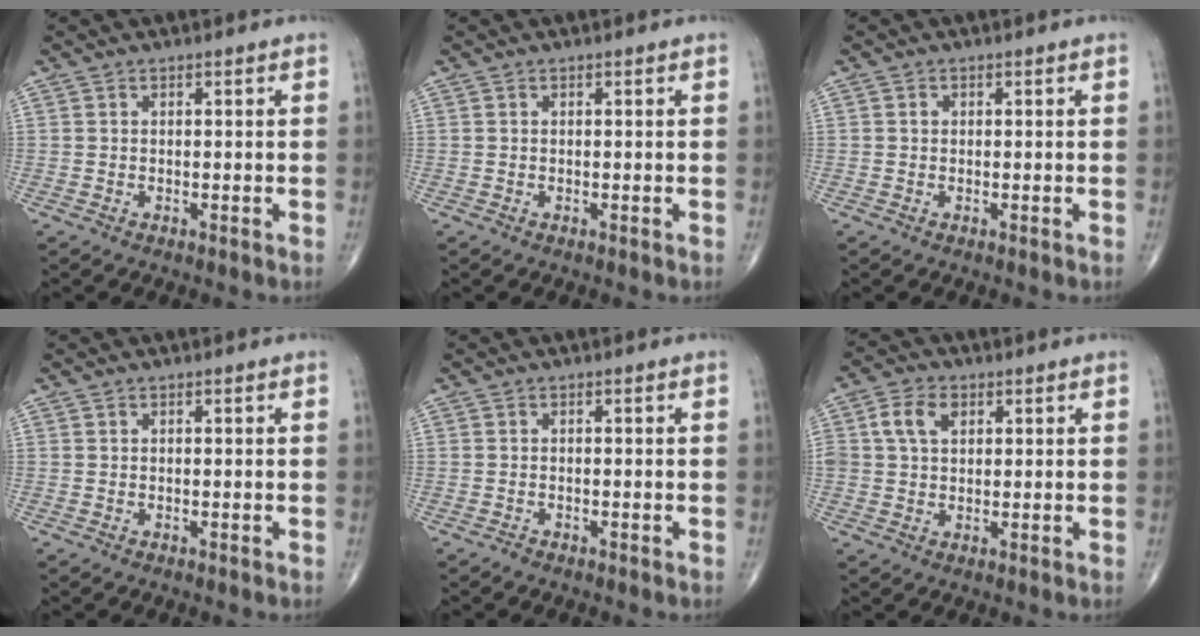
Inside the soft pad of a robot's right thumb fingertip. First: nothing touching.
{"total": 0.0}
{"total": 0.7, "force": [0.1, 0.6, 0.3], "torque": [-0.002, 0.001, 0.000]}
{"total": 0.0}
{"total": 0.5, "force": [-0.5, 0.1, 0.1], "torque": [-0.005, -0.002, -0.012]}
{"total": 6.1, "force": [1.9, 4.2, 4.0], "torque": [-0.071, 0.009, 0.033]}